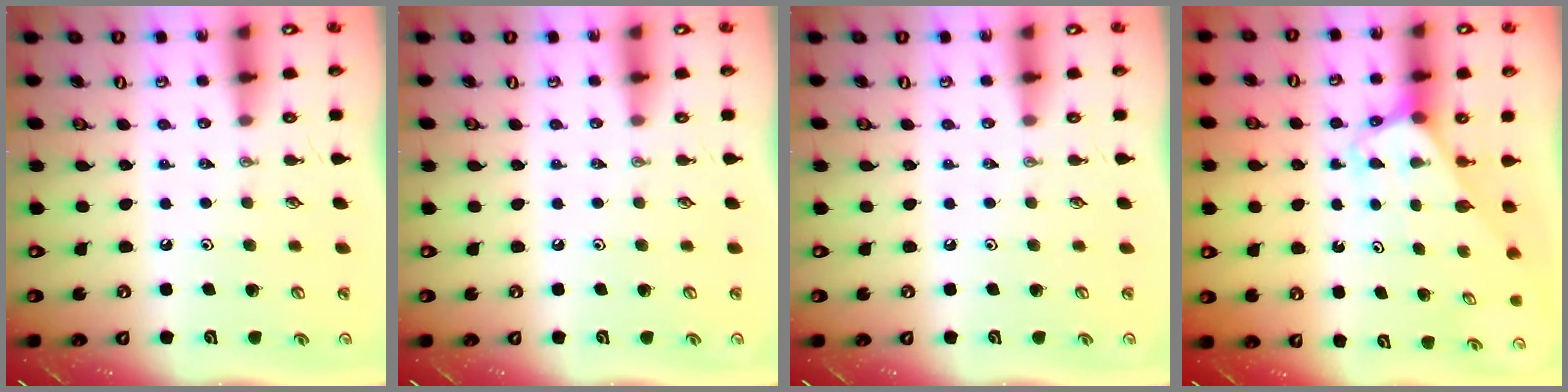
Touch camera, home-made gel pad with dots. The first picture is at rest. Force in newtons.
{"total": 0.0}
{"total": 0.0}
{"total": 3.0, "press": 3.0, "slide": 0.2}